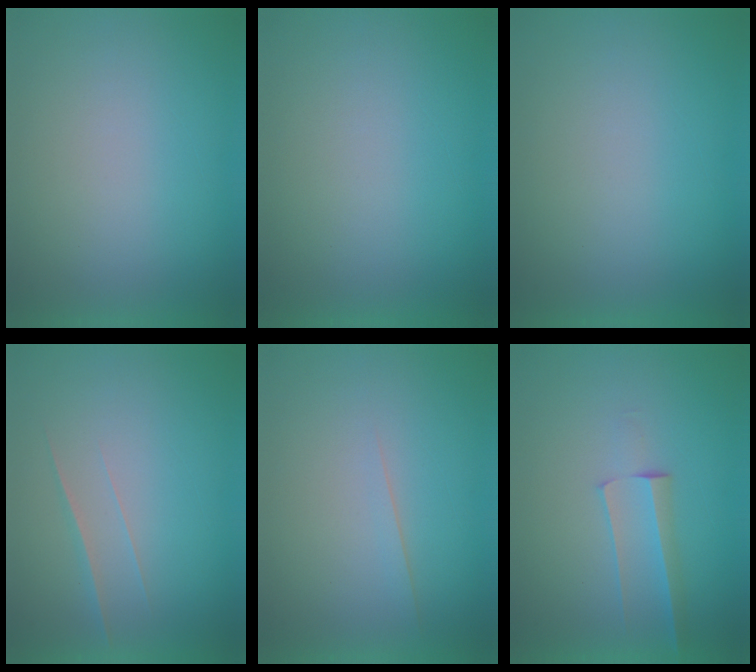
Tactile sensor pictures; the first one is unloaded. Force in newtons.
{"total": 0.0}
{"total": 0.0}
{"total": 1.5}
{"total": 1.6}
{"total": 2.5}